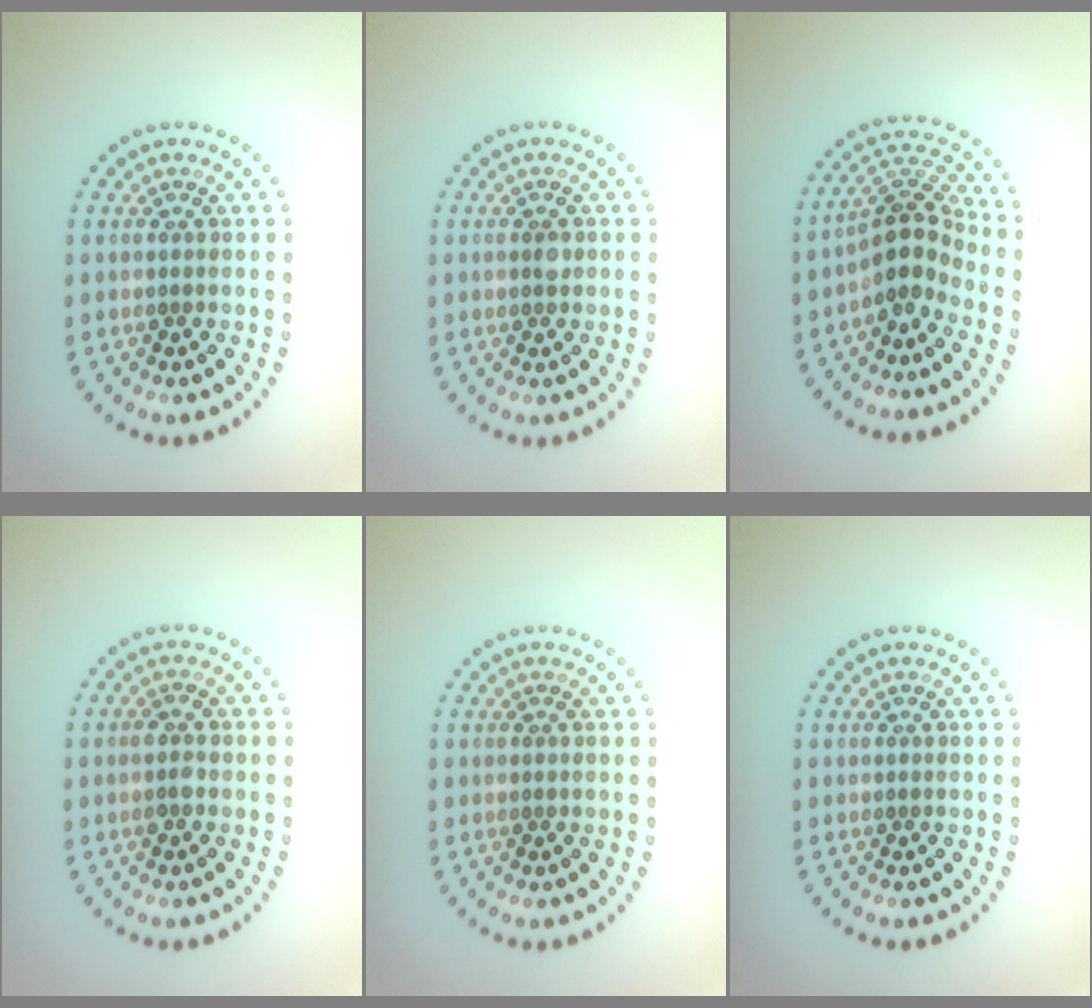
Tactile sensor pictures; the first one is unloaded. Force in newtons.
{"total": 1.0, "press": 1.0, "slide": 0.1}
{"total": 3.9, "press": 3.1, "slide": 2.4}
{"total": 1.3, "press": 1.3, "slide": 0.4}
{"total": 0.0}
{"total": 0.0}